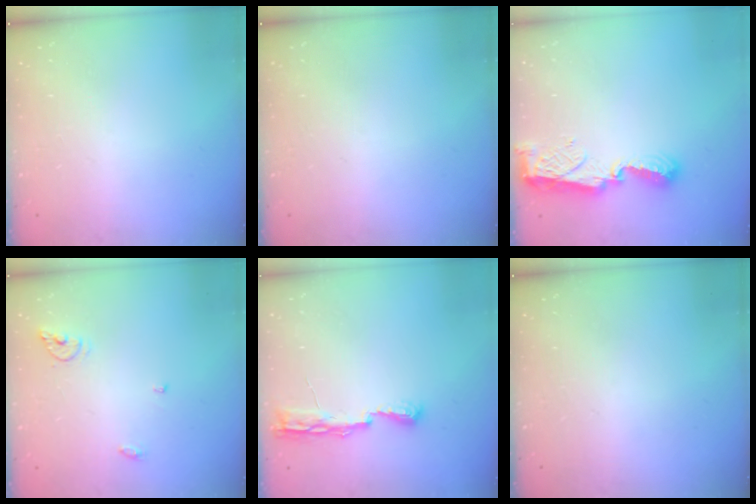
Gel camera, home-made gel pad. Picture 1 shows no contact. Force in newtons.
{"total": 0.0}
{"total": 7.3, "press": 7.3, "slide": 0.7}
{"total": 5.8, "press": 5.8, "slide": 0.4}
{"total": 7.1, "press": 7.1, "slide": 0.8}
{"total": 0.0}